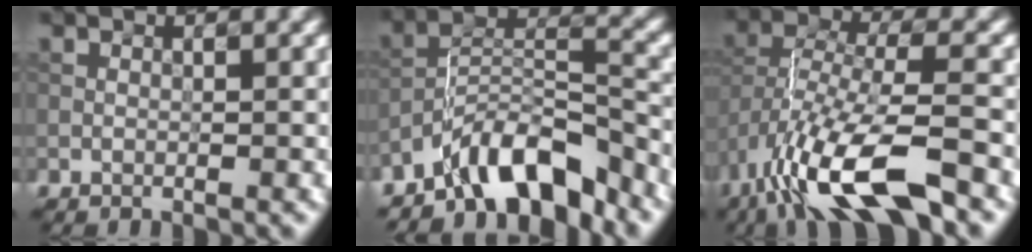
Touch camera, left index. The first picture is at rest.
{"total": 7.2, "force": [-5.8, 2.2, 3.7], "torque": [-0.051, 0.011, -0.109]}
{"total": 10.1, "force": [-5.9, 3.3, 7.5], "torque": [-0.145, 0.005, -0.114]}